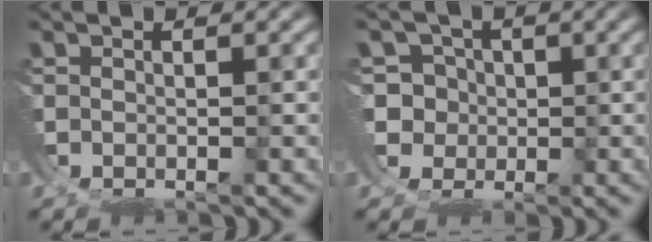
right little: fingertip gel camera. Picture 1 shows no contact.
{"total": 7.0, "force": [-0.1, 6.8, 1.5], "torque": [-0.064, -0.028, 0.000]}